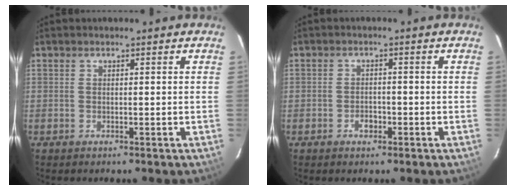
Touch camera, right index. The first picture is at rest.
{"total": 2.5, "force": [-1.2, 1.7, 1.3], "torque": [-0.024, 0.006, -0.019]}